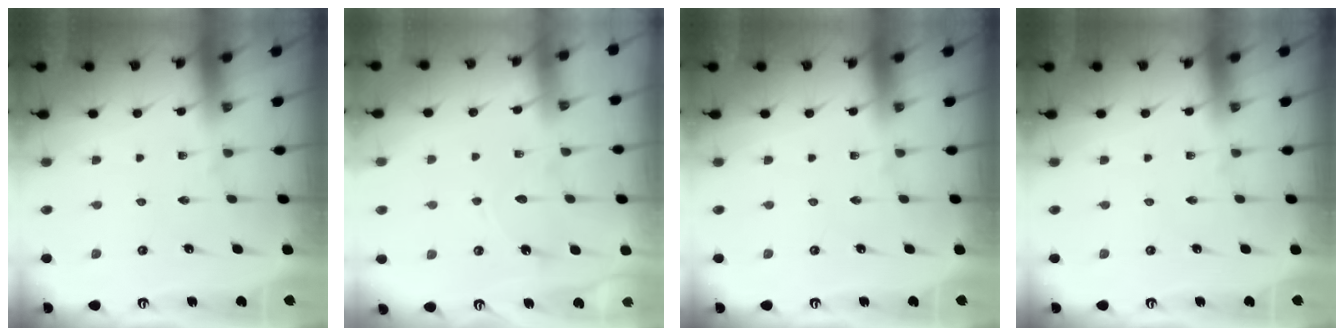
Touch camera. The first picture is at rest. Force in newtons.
{"total": 6.1, "press": 6.1, "slide": 0.7}
{"total": 0.0}
{"total": 0.0}